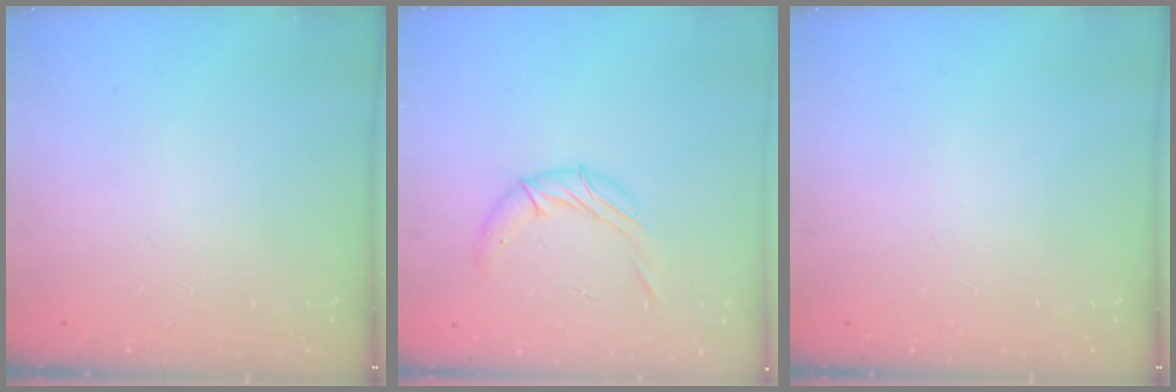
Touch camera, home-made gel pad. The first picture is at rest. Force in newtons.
{"total": 9.5, "press": 9.5, "slide": 0.7}
{"total": 0.0}